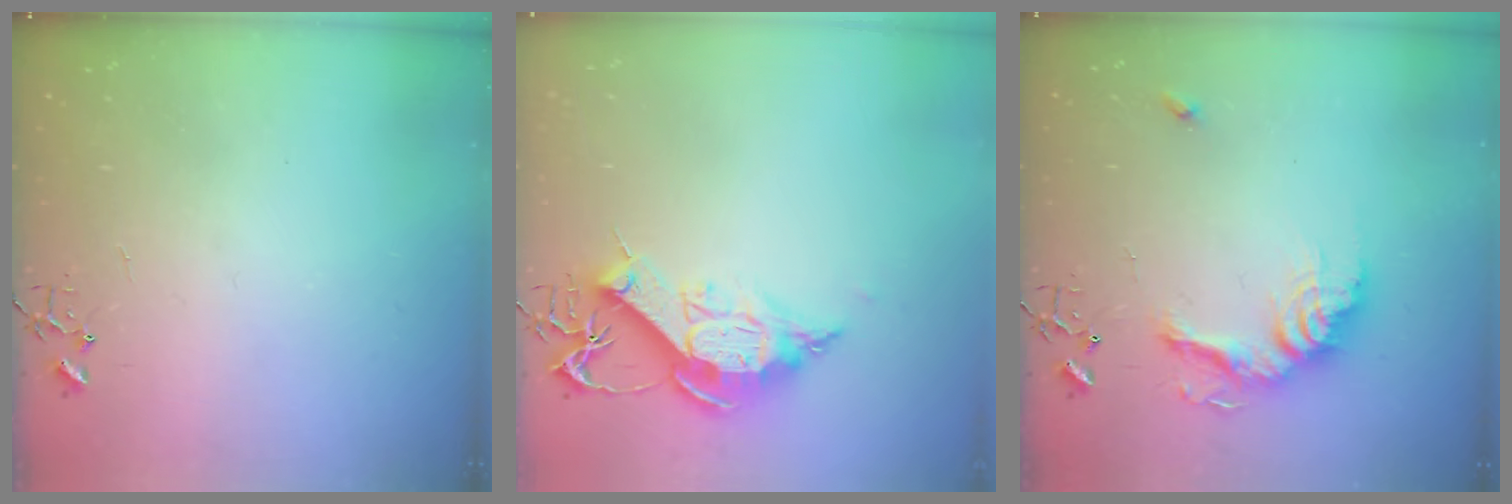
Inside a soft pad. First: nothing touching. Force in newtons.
{"total": 13.0, "press": 13.0, "slide": 1.1}
{"total": 17.3, "press": 17.2, "slide": 1.5}